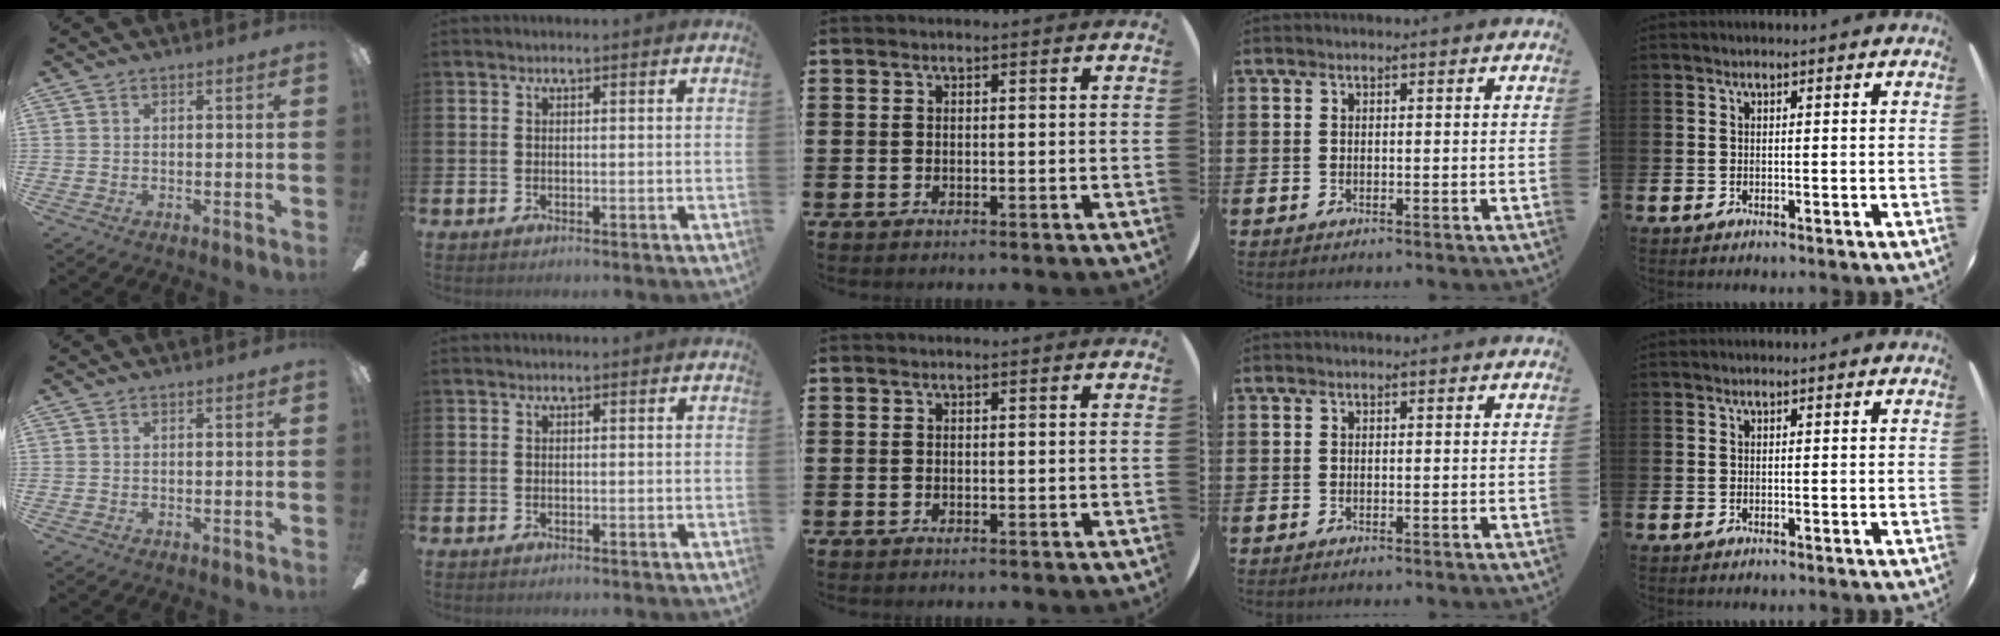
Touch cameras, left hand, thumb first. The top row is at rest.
{}